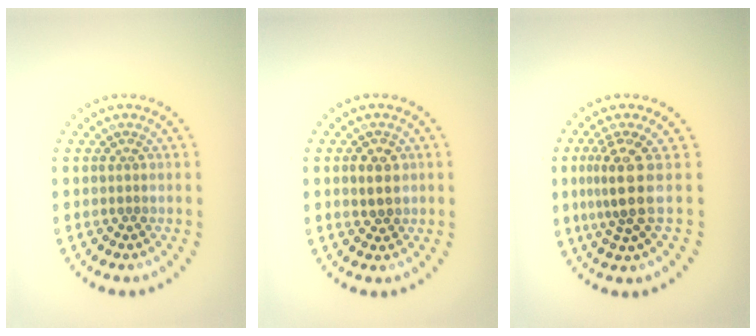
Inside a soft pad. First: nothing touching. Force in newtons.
{"total": 2.1, "press": 2.1, "slide": 0.4}
{"total": 3.6, "press": 2.7, "slide": 2.5}